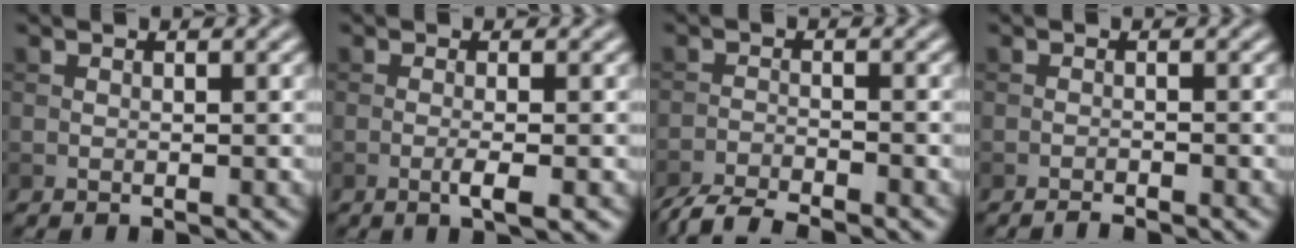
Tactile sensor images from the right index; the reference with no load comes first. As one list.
[{"total": 2.2, "force": [-0.7, 0.4, 2.0], "torque": [-0.033, 0.001, -0.016]}, {"total": 4.7, "force": [-4.2, 0.6, 1.9], "torque": [-0.040, -0.008, -0.086]}, {"total": 1.2, "force": [-1.1, 0.0, 0.4], "torque": [-0.006, 0.002, -0.021]}]